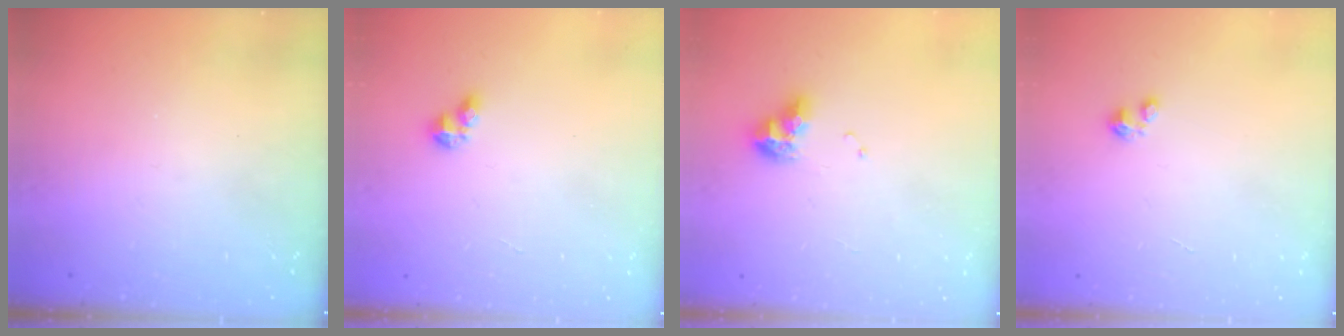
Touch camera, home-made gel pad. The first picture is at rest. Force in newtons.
{"total": 4.3, "press": 4.3, "slide": 0.4}
{"total": 8.7, "press": 8.7, "slide": 0.8}
{"total": 1.6, "press": 1.6, "slide": 0.2}